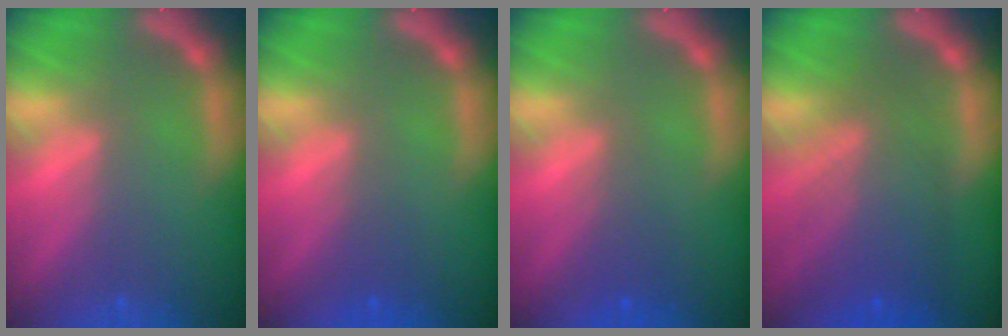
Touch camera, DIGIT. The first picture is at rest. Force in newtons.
{"total": 1.5}
{"total": 2.0}
{"total": 7.5}